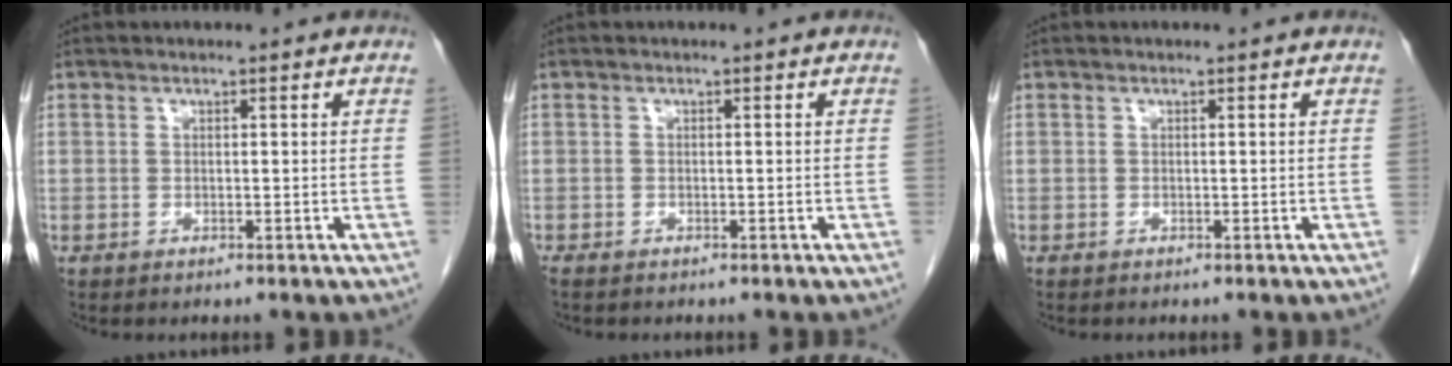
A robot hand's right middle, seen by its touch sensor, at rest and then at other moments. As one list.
[{"total": 1.4, "force": [-1.2, 0.4, 0.6], "torque": [-0.014, -0.004, -0.017]}, {"total": 0.0}]